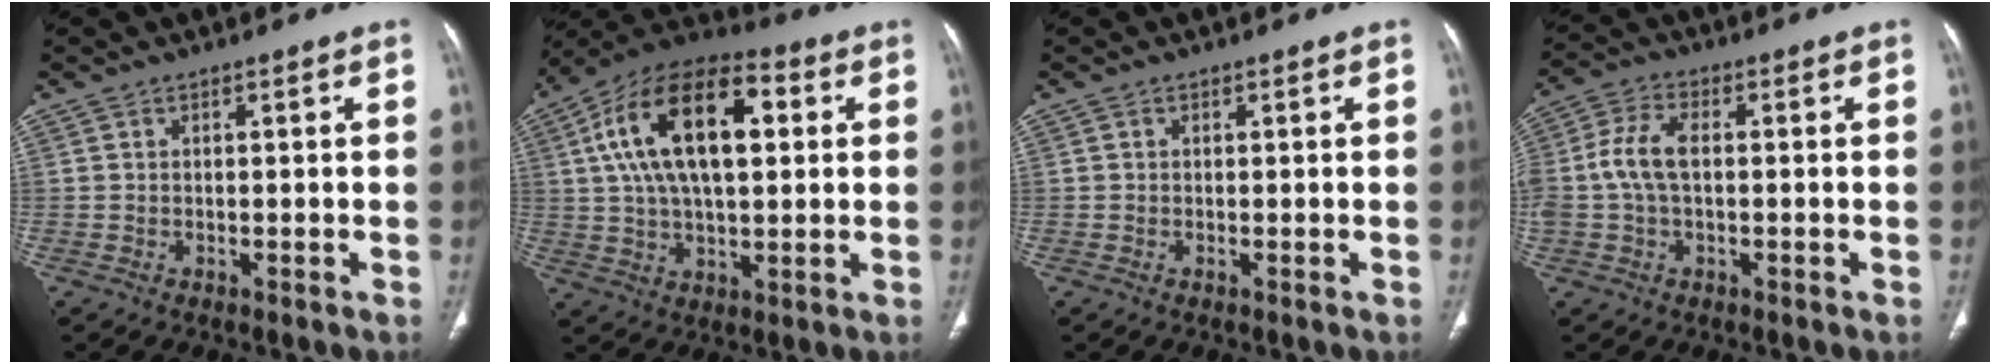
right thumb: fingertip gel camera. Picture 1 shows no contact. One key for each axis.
{"total": 20.7, "fx": 4.7, "fy": 10.7, "fz": 17.0, "tx": -0.284, "ty": 0.018, "tz": 0.068}
{"total": 0.0}
{"total": 7.6, "fx": 0.0, "fy": 4.3, "fz": 6.2, "tx": -0.142, "ty": 0.021, "tz": -0.004}